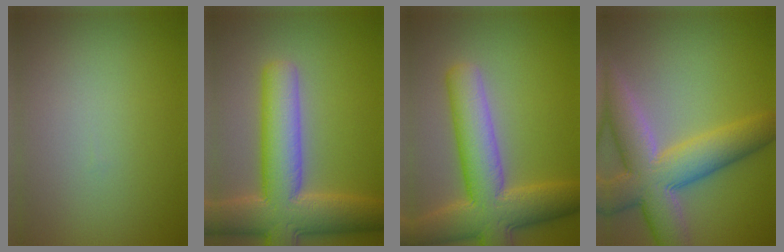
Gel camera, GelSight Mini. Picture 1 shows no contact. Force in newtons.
{"total": 10.0, "press": 10.0, "slide": 0.6}
{"total": 9.5, "press": 9.4, "slide": 0.6}
{"total": 9.6, "press": 9.6, "slide": 0.7}